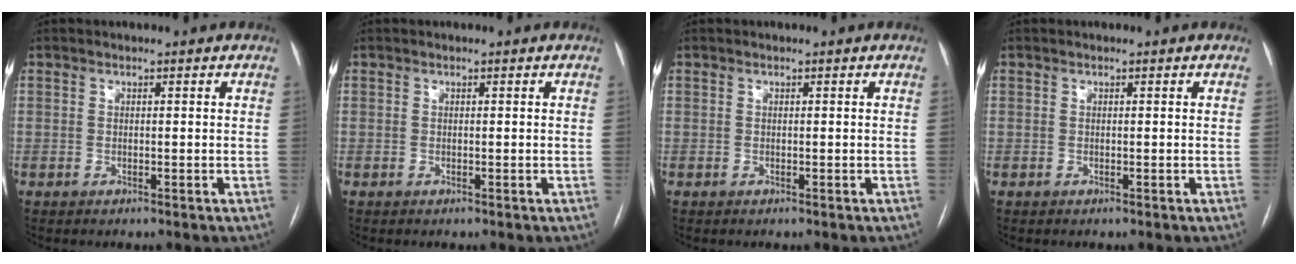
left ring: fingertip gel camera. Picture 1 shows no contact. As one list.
[{"total": 0.0}, {"total": 0.0}, {"total": 0.0}]